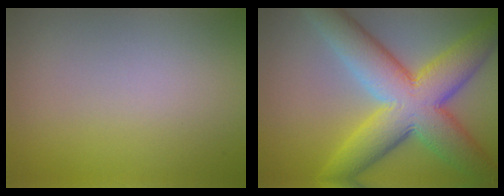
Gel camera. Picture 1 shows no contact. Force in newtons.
{"total": 11.1, "press": 11.1, "slide": 0.5}